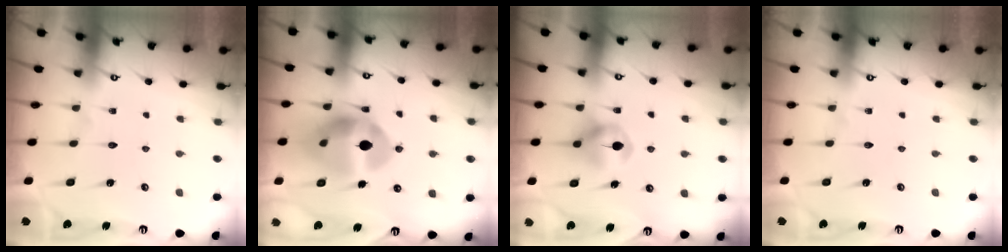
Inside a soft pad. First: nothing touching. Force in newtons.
{"total": 13.9, "press": 13.8, "slide": 1.7}
{"total": 6.6, "press": 6.6, "slide": 0.5}
{"total": 0.0}